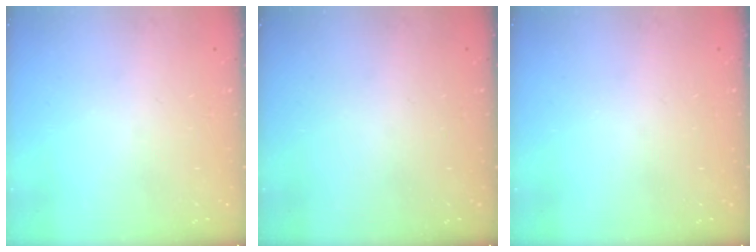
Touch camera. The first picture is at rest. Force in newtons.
{"total": 0.0}
{"total": 0.0}